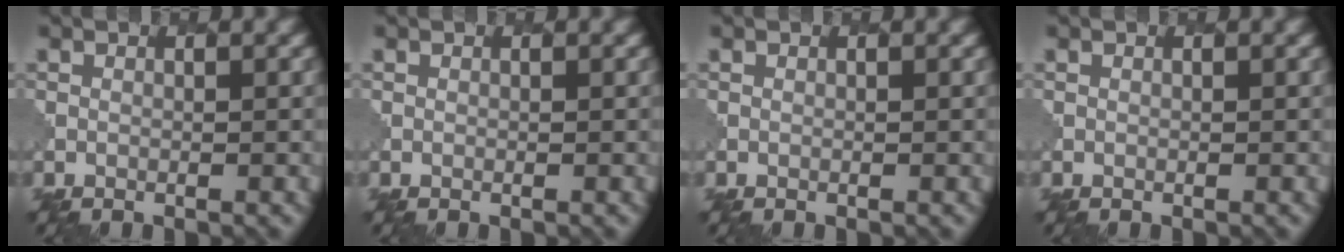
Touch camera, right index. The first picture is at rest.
{"total": 0.0}
{"total": 0.0}
{"total": 0.0}